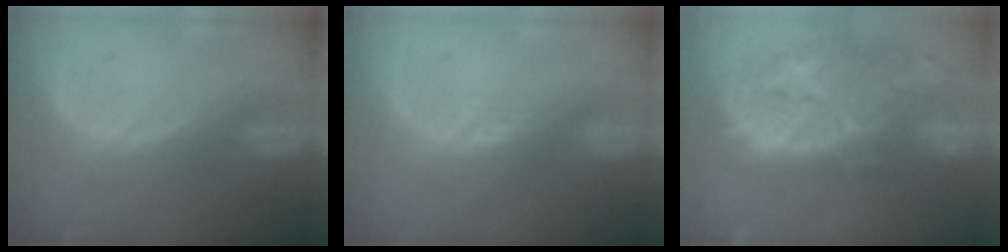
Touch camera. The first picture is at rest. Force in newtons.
{"total": 1.5, "press": 1.3, "slide": 0.8}
{"total": 12.7, "press": 11.4, "slide": 5.6}